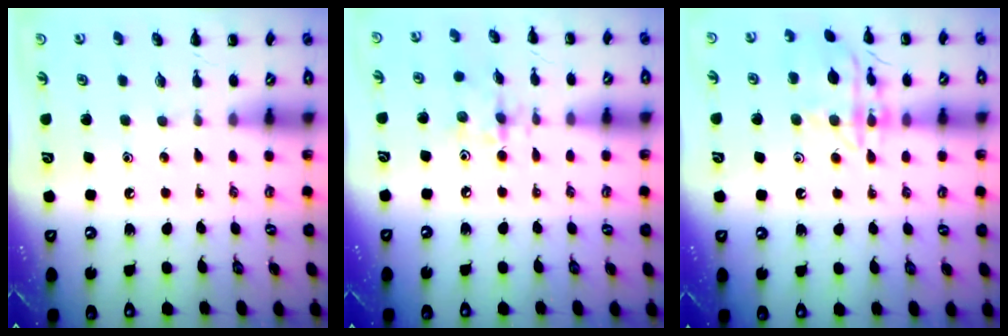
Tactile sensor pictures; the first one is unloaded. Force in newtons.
{"total": 4.8, "press": 4.8, "slide": 0.4}
{"total": 14.5, "press": 14.4, "slide": 0.8}